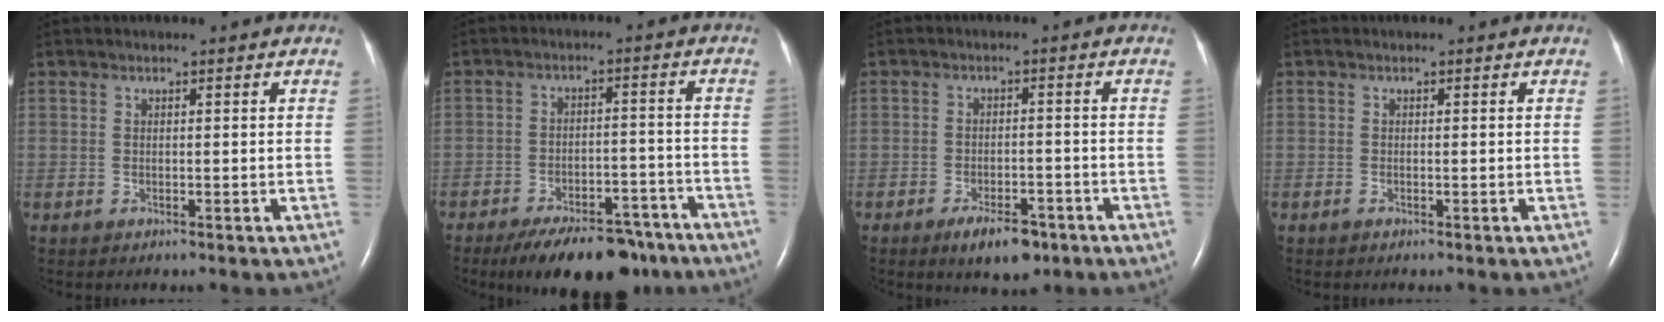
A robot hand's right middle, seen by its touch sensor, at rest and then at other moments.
{"total": 14.2, "force": [-11.2, 5.4, 6.9], "torque": [-0.081, 0.008, -0.161]}
{"total": 6.1, "force": [-4.0, 2.3, 4.0], "torque": [-0.069, -0.003, -0.057]}
{"total": 0.0}